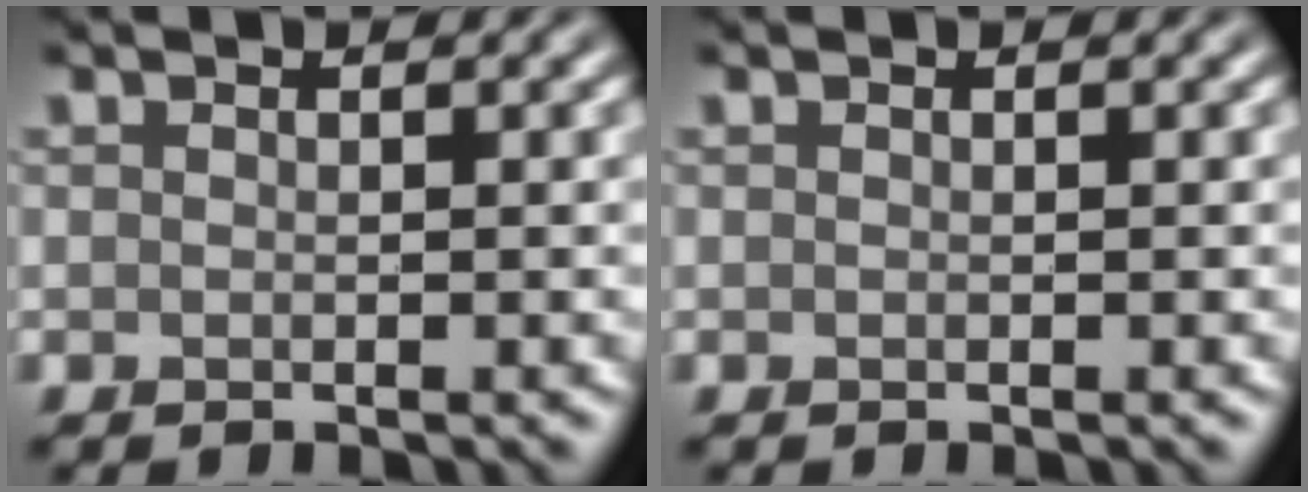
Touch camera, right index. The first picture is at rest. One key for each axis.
{"total": 0.0}